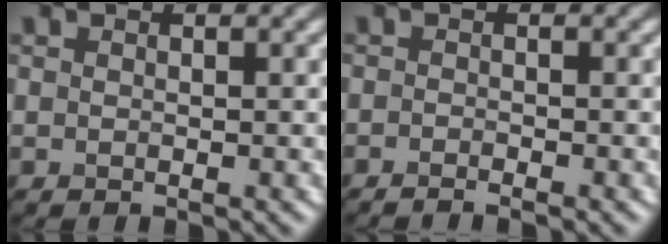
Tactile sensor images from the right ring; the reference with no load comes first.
{"total": 1.0, "force": [-0.9, 0.0, 0.4], "torque": [-0.009, -0.001, -0.017]}